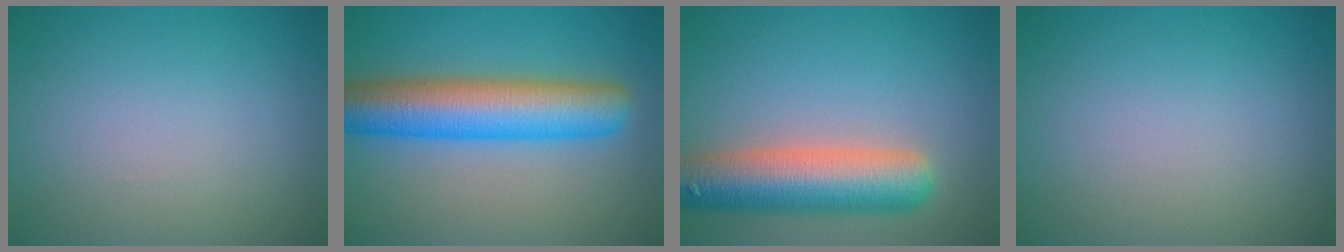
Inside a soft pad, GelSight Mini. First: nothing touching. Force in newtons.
{"total": 9.0, "press": 9.0, "slide": 0.2}
{"total": 8.5, "press": 8.5, "slide": 0.4}
{"total": 0.0}